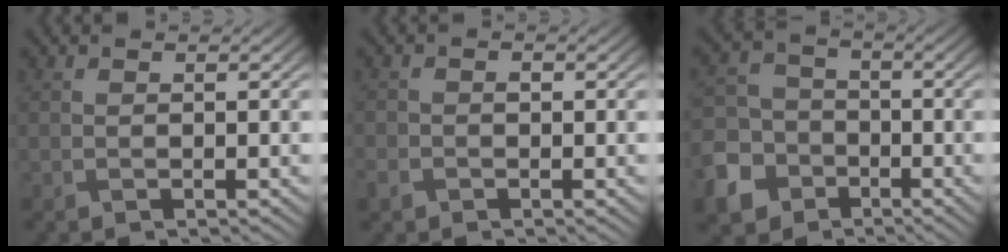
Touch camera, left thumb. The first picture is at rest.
{"total": 2.0, "force": [-1.0, 1.5, 0.8], "torque": [-0.021, -0.002, -0.024]}
{"total": 9.9, "force": [-5.1, 7.9, 3.2], "torque": [-0.101, -0.040, -0.115]}